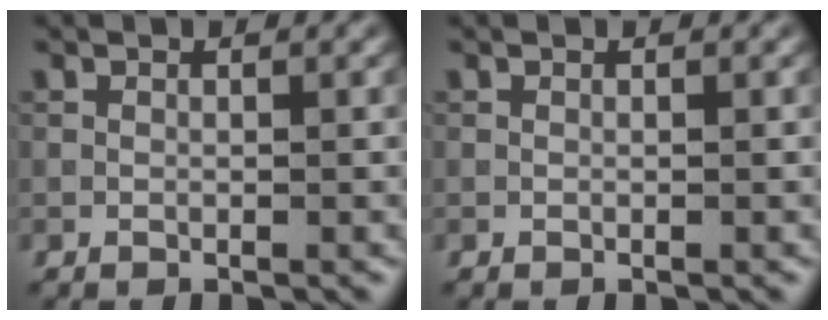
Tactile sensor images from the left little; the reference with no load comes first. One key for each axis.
{"total": 0.0}